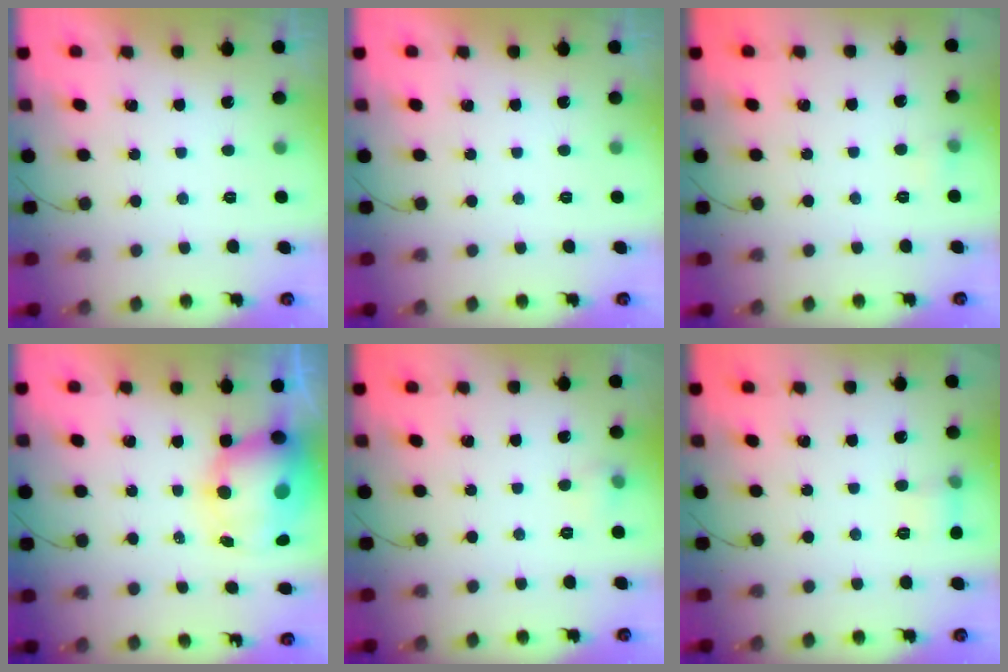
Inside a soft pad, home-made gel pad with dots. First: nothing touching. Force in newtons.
{"total": 0.0}
{"total": 4.0, "press": 3.6, "slide": 1.7}
{"total": 13.0, "press": 12.6, "slide": 3.1}
{"total": 4.0, "press": 3.7, "slide": 1.4}
{"total": 6.6, "press": 6.3, "slide": 2.0}